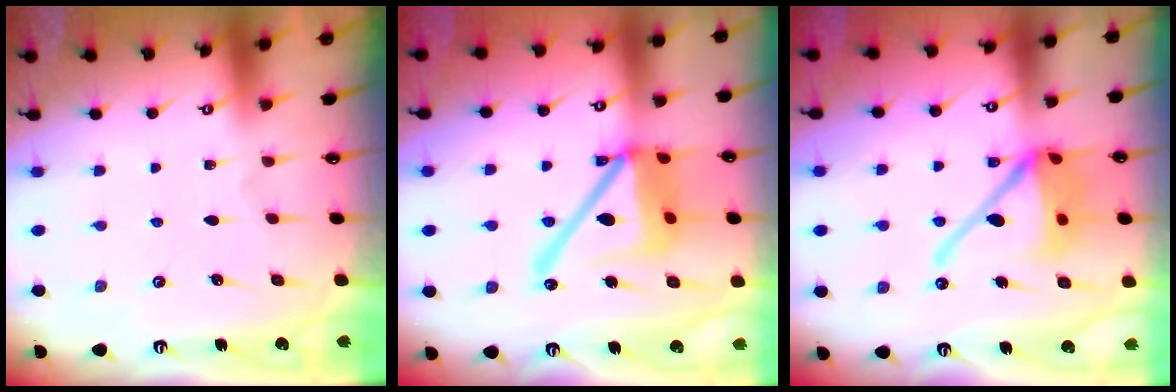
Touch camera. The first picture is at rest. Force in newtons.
{"total": 19.2, "press": 19.1, "slide": 2.4}
{"total": 15.9, "press": 15.7, "slide": 2.5}